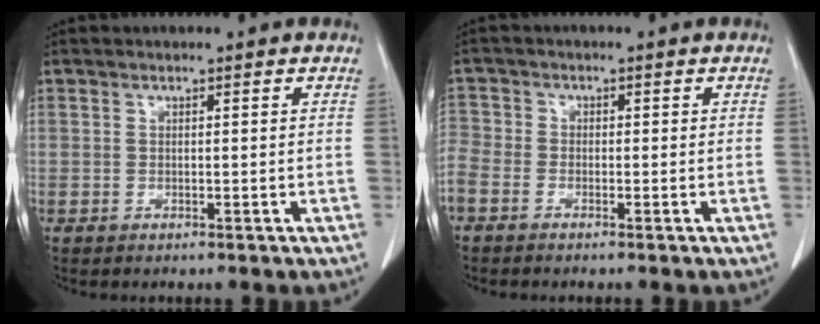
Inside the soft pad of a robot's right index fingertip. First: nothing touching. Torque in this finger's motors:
{"motor_torque": [0.61, -0.66, 0.02, -0.07]}